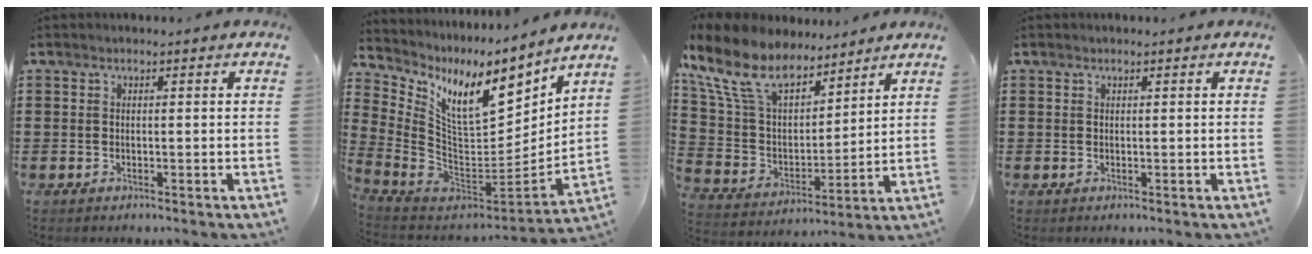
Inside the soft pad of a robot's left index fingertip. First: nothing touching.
{"total": 11.7, "force": [6.4, 5.0, 8.5], "torque": [-0.171, -0.045, 0.113]}
{"total": 12.5, "force": [9.4, 5.2, 6.4], "torque": [-0.175, -0.046, 0.168]}
{"total": 0.0}